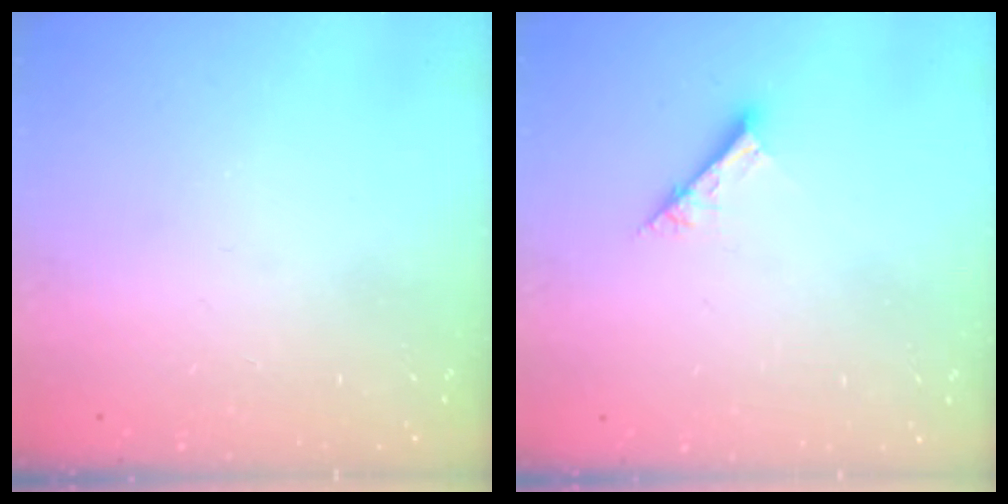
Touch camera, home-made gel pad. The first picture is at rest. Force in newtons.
{"total": 3.1, "press": 3.1, "slide": 0.3}